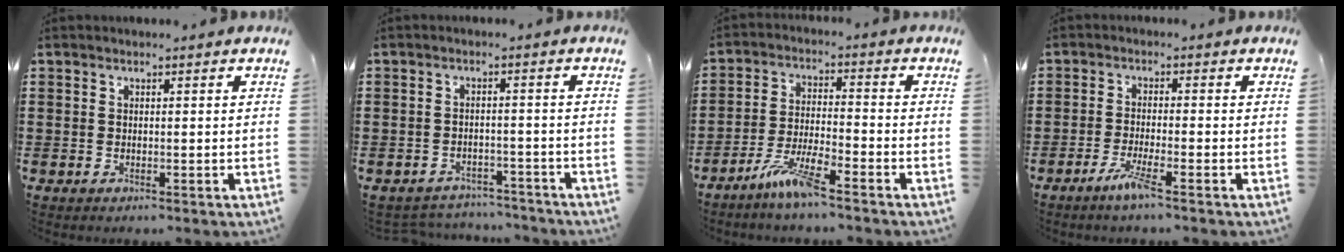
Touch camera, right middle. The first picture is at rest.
{"total": 2.9, "force": [-2.9, 0.4, -0.1], "torque": [-0.005, 0.000, -0.062]}
{"total": 6.6, "force": [-5.0, 0.4, 4.3], "torque": [-0.094, -0.008, -0.095]}
{"total": 3.8, "force": [-2.5, -0.1, 2.9], "torque": [-0.068, -0.013, -0.049]}